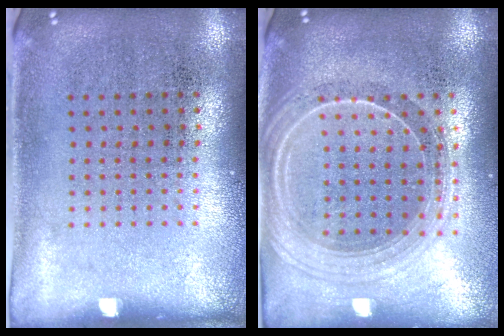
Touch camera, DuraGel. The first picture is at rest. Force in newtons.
{"total": 2.2, "press": 2.0, "slide": 1.1}